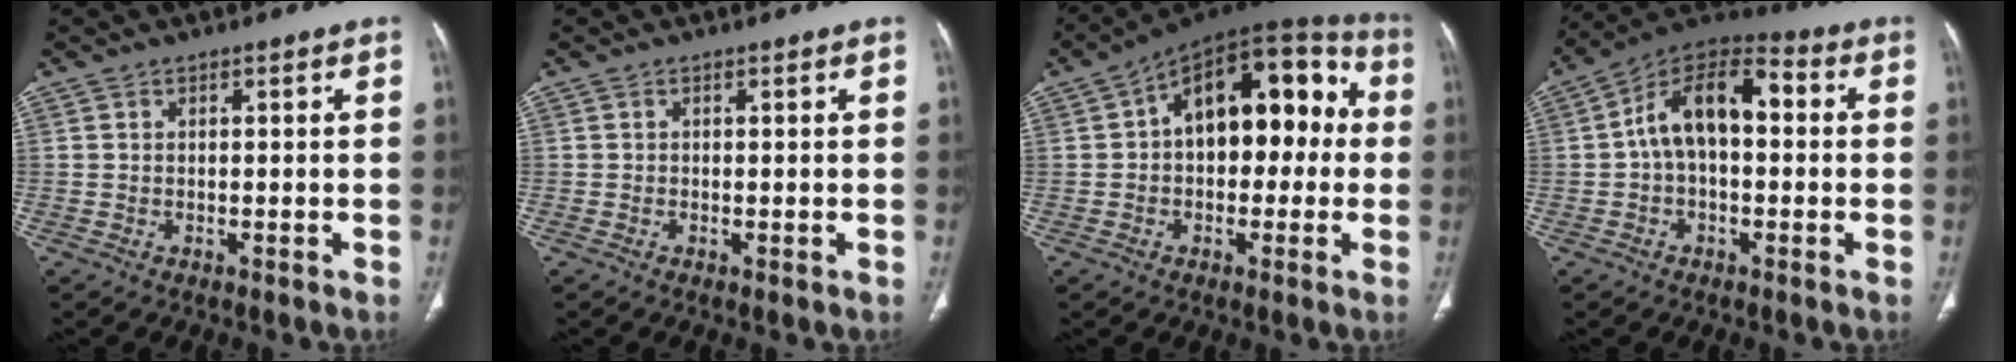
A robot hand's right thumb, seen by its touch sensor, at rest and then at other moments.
{"total": 0.0}
{"total": 19.3, "force": [2.0, 11.3, 15.6], "torque": [-0.179, 0.051, 0.020]}
{"total": 13.6, "force": [1.0, 7.8, 11.1], "torque": [-0.169, 0.044, 0.004]}